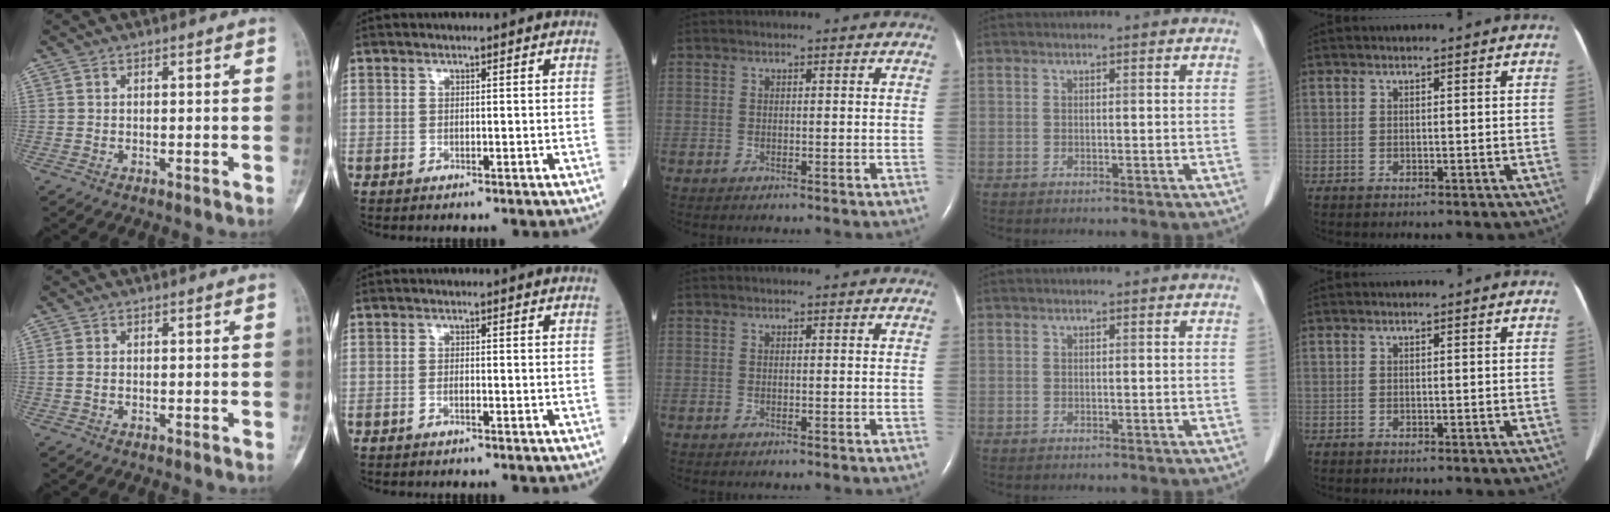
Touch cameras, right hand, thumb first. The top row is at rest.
{"thumb": {"total": 1.0, "force": [-0.1, 0.6, 0.8], "torque": [-0.022, -0.001, 0.000]}, "index": {"total": 0.8, "force": [-0.5, 0.1, 0.6], "torque": [-0.017, -0.002, -0.008]}}